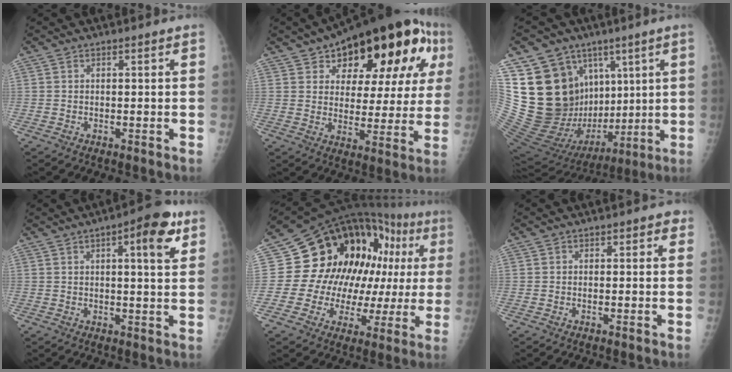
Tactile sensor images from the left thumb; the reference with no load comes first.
{"total": 24.7, "force": [11.5, 11.9, 18.4], "torque": [-0.229, 0.011, 0.165]}
{"total": 28.7, "force": [7.7, 20.5, 18.6], "torque": [-0.317, -0.004, 0.163]}
{"total": 8.9, "force": [3.8, 2.7, 7.6], "torque": [-0.088, -0.006, 0.045]}
{"total": 22.8, "force": [3.7, 13.9, 17.7], "torque": [-0.196, 0.029, 0.057]}
{"total": 1.8, "force": [0.5, 1.6, 0.7], "torque": [0.012, 0.003, 0.000]}